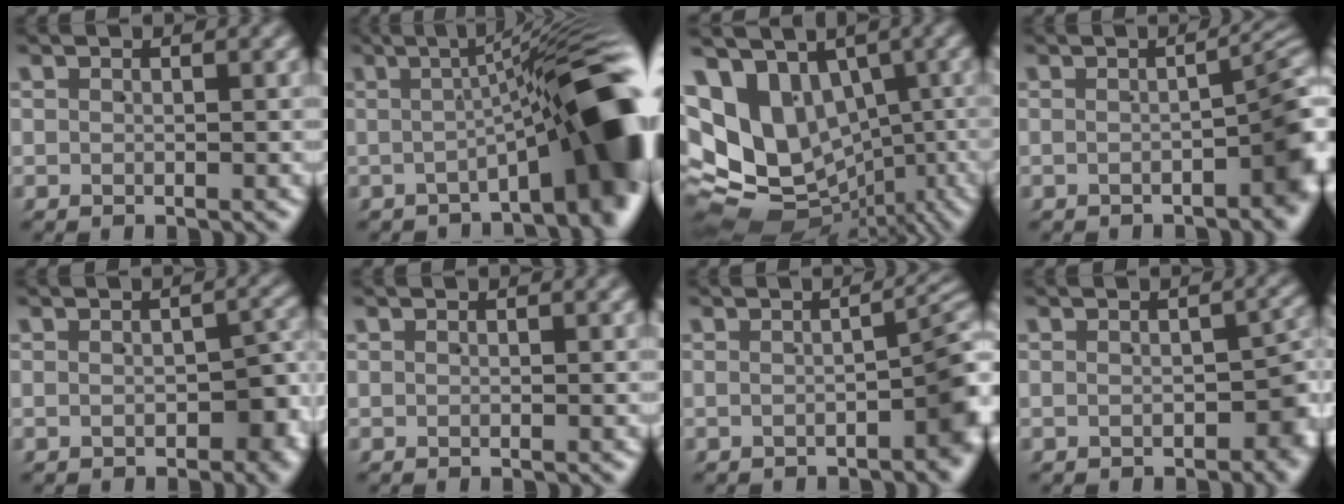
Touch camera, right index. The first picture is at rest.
{"total": 12.4, "force": [-2.7, 3.5, 11.6], "torque": [-0.129, 0.014, -0.045]}
{"total": 19.2, "force": [-2.5, 16.2, 10.1], "torque": [-0.238, -0.063, -0.028]}
{"total": 5.0, "force": [-1.5, 1.7, 4.5], "torque": [-0.047, 0.014, -0.029]}
{"total": 3.3, "force": [-1.3, 1.8, 2.5], "torque": [-0.028, -0.003, -0.016]}
{"total": 0.0}
{"total": 4.3, "force": [-1.4, 1.4, 3.8], "torque": [-0.043, 0.011, -0.027]}
{"total": 3.3, "force": [-1.4, 1.8, 2.4], "torque": [-0.016, -0.004, -0.020]}